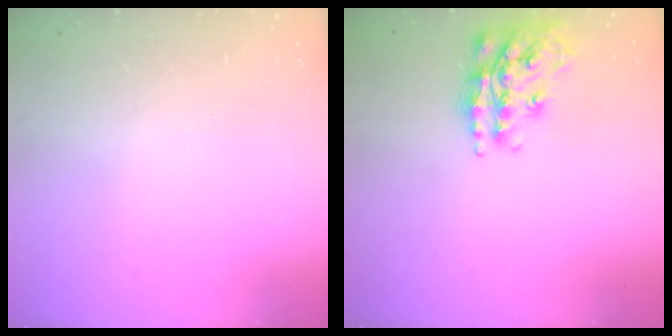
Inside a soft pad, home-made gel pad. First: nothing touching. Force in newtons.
{"total": 18.8, "press": 18.7, "slide": 1.2}